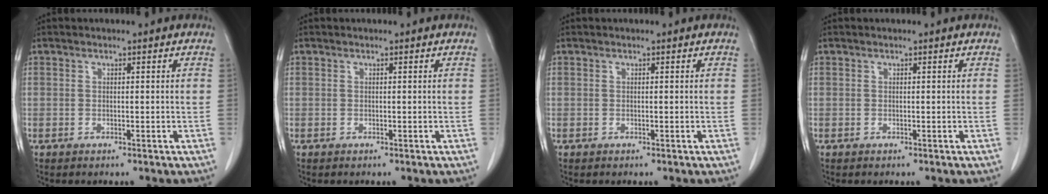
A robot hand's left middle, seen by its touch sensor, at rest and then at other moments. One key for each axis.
{"total": 0.0}
{"total": 0.0}
{"total": 0.0}